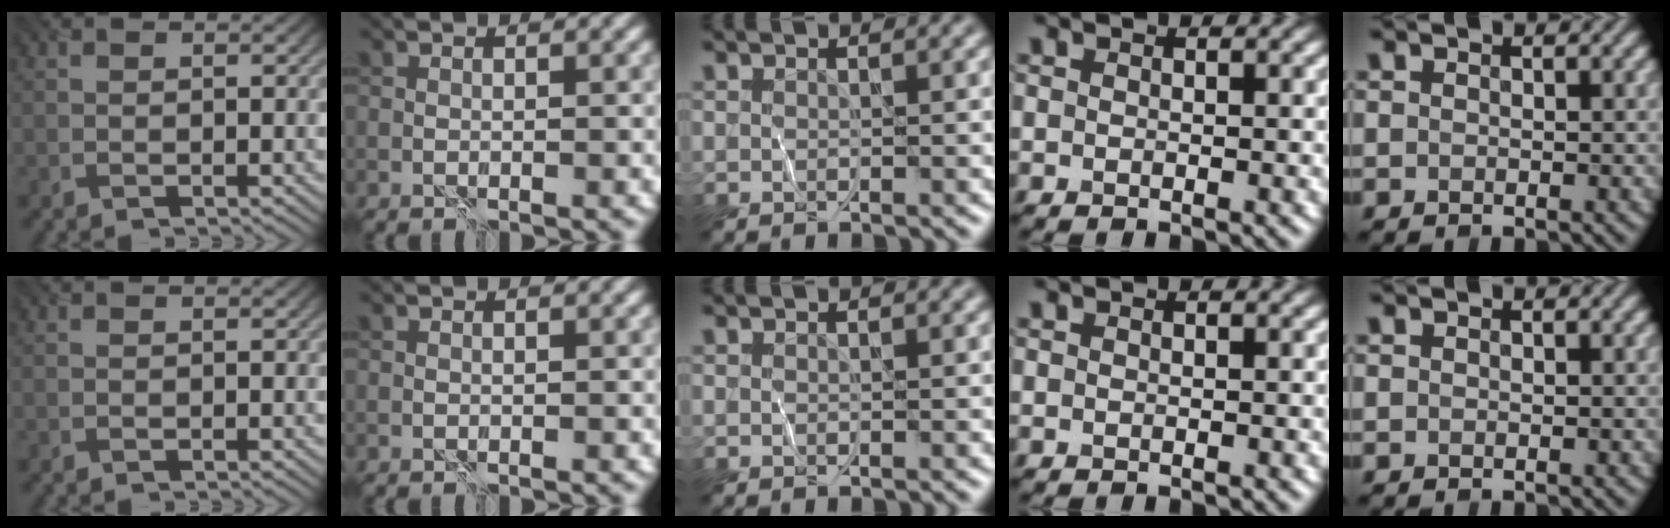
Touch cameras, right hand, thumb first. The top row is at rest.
{}